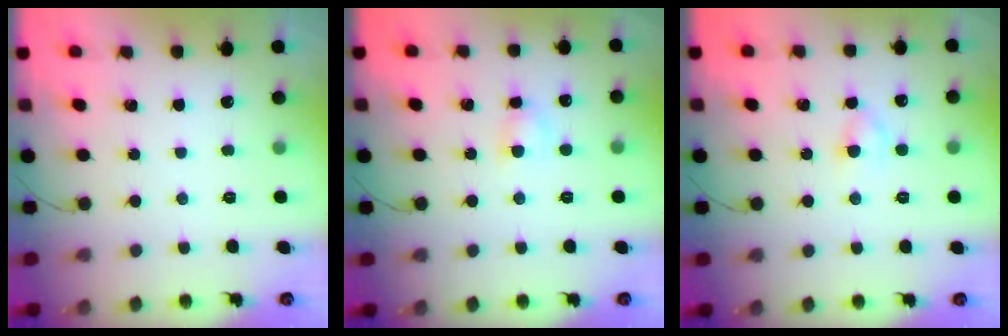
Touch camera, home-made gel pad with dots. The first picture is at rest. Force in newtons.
{"total": 2.7, "press": 2.5, "slide": 1.0}
{"total": 2.5, "press": 2.2, "slide": 1.2}